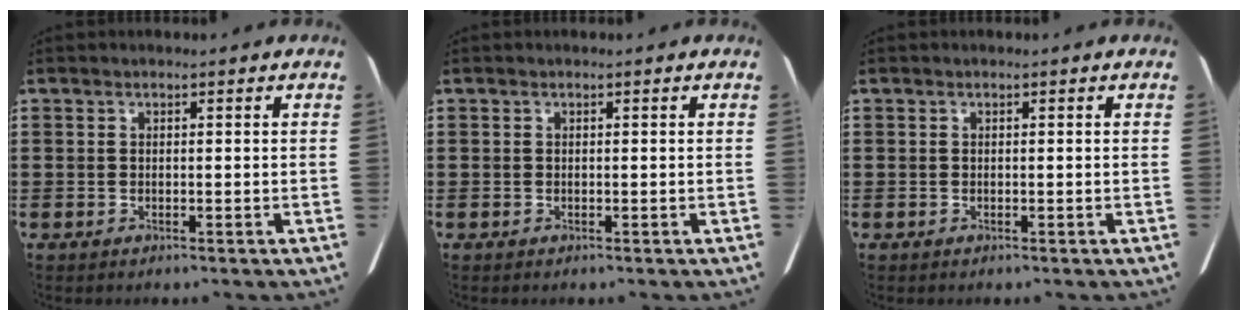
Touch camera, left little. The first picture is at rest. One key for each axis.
{"total": 0.0}
{"total": 0.0}